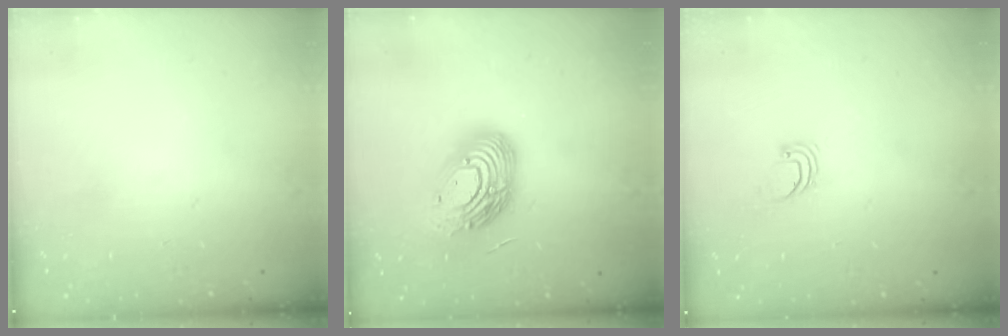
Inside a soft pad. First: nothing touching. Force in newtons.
{"total": 15.7, "press": 15.7, "slide": 1.1}
{"total": 0.9, "press": 0.9, "slide": 0.0}